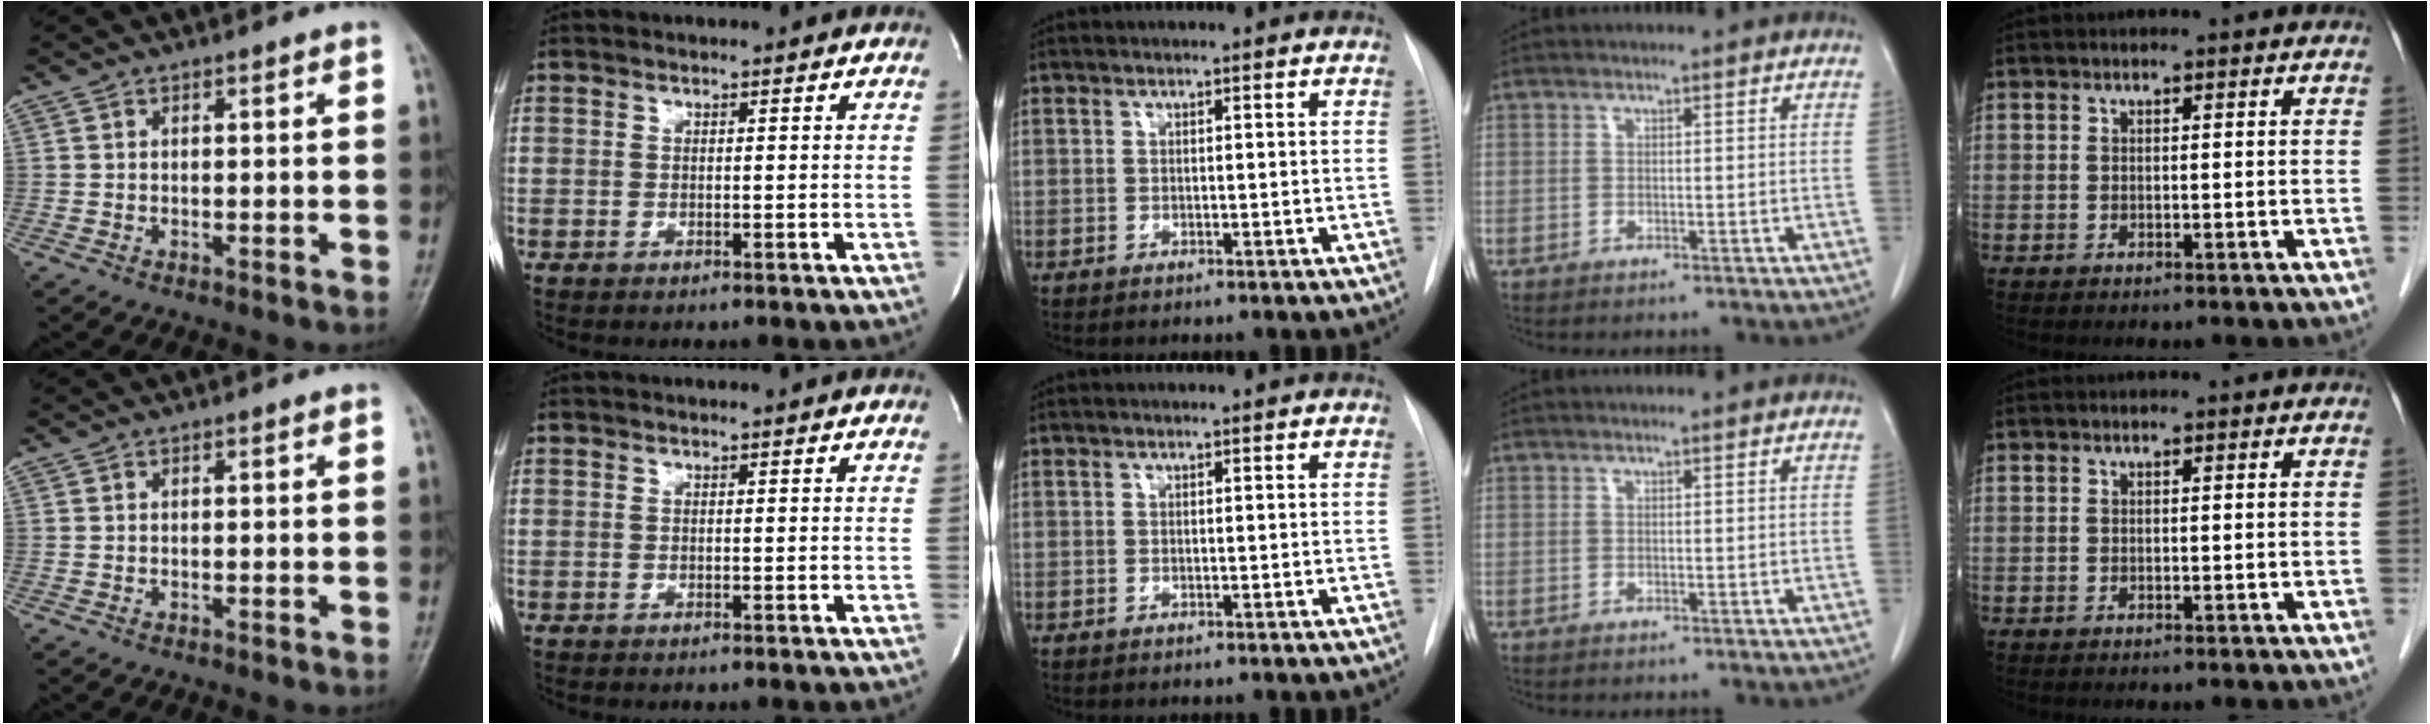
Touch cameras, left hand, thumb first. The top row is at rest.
{}